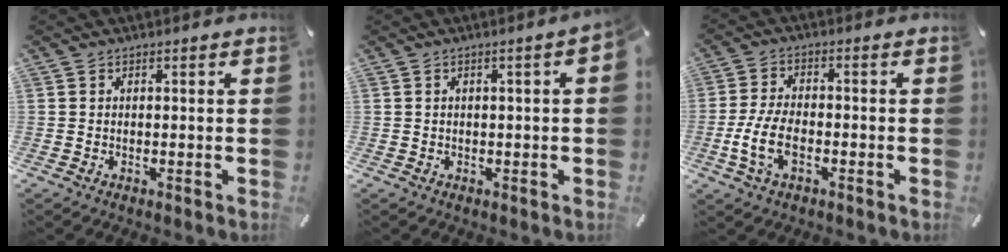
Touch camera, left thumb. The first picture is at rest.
{"total": 2.8, "force": [0.2, 0.2, 2.8], "torque": [-0.047, -0.001, 0.004]}
{"total": 7.5, "force": [-2.6, 3.9, 5.8], "torque": [-0.131, 0.002, -0.048]}